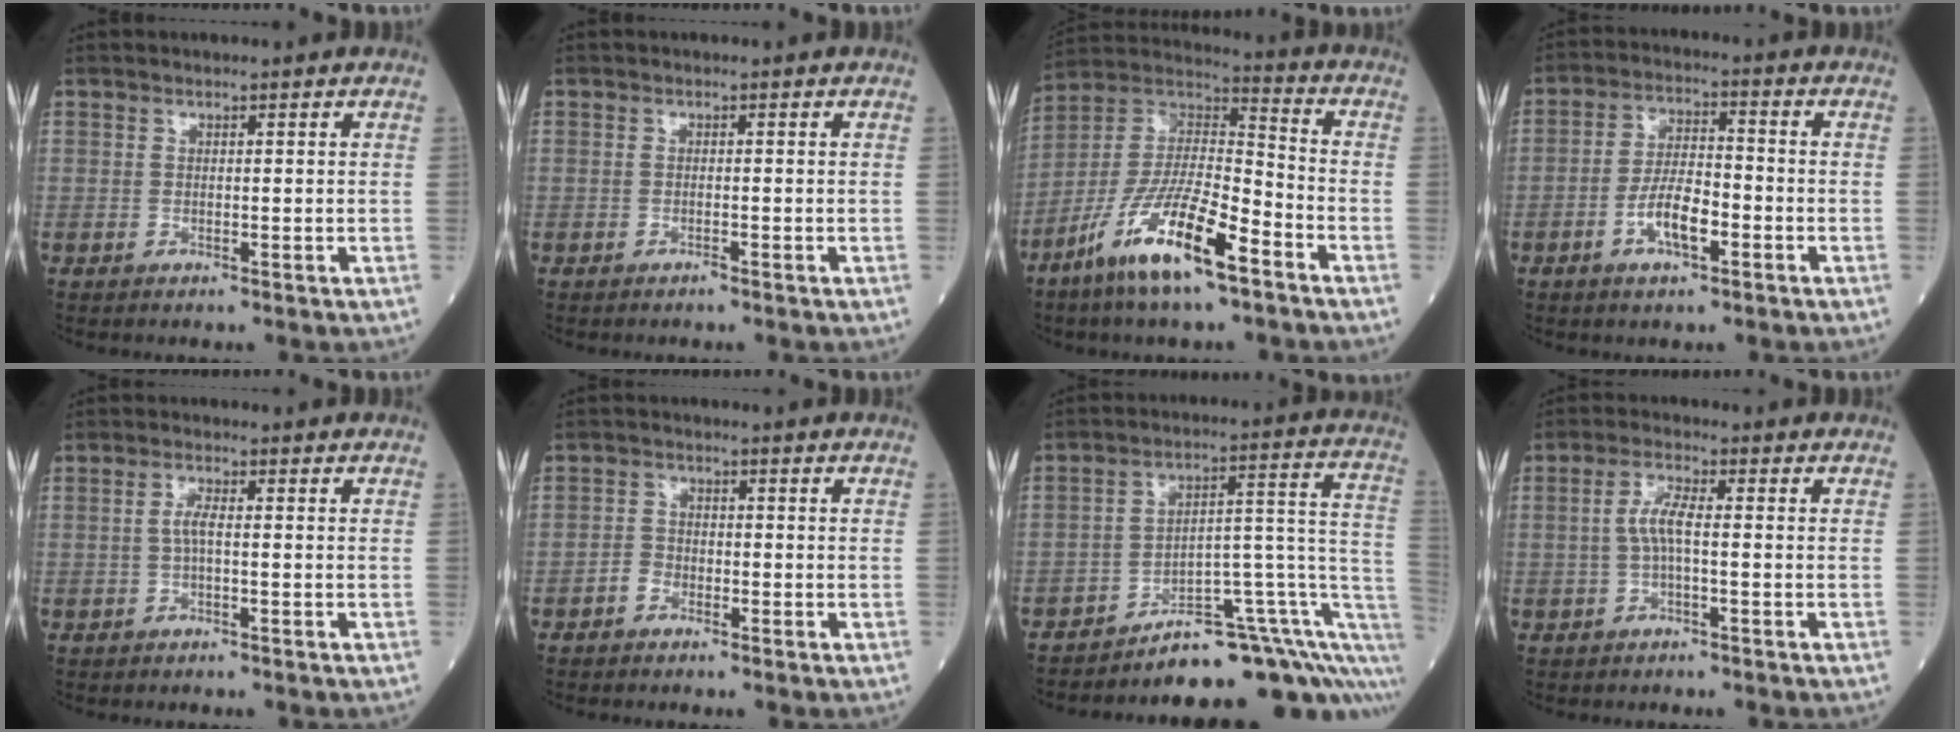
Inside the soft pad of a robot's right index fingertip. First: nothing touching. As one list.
[{"total": 0.7, "force": [-0.5, 0.1, 0.5], "torque": [-0.013, -0.001, -0.009]}, {"total": 15.9, "force": [-8.9, 2.8, 12.9], "torque": [-0.255, -0.017, -0.167]}, {"total": 6.9, "force": [-2.8, 2.2, 6.0], "torque": [-0.119, 0.005, -0.051]}, {"total": 2.0, "force": [-0.2, 0.2, 1.9], "torque": [-0.039, 0.003, -0.005]}, {"total": 2.2, "force": [-1.3, 1.5, 0.9], "torque": [-0.012, 0.007, -0.027]}, {"total": 16.8, "force": [-11.7, 4.3, 11.3], "torque": [-0.073, 0.076, -0.157]}, {"total": 3.7, "force": [-0.3, 0.5, 3.7], "torque": [-0.076, 0.008, -0.006]}]